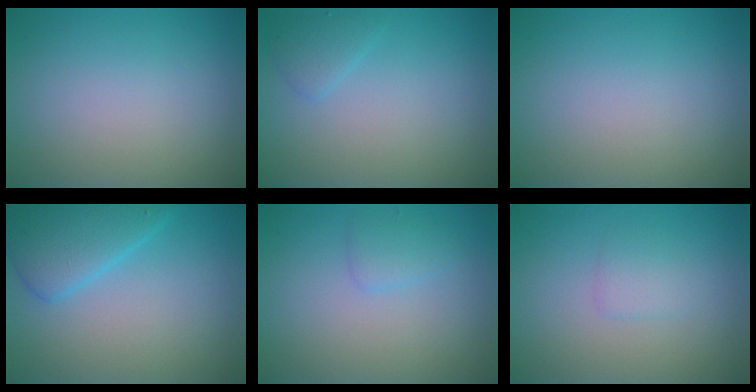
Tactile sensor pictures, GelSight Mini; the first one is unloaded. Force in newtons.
{"total": 1.3, "press": 1.3, "slide": 0.1}
{"total": 0.0}
{"total": 4.3, "press": 4.2, "slide": 0.4}
{"total": 1.3, "press": 1.3, "slide": 0.0}
{"total": 1.3, "press": 1.2, "slide": 0.0}